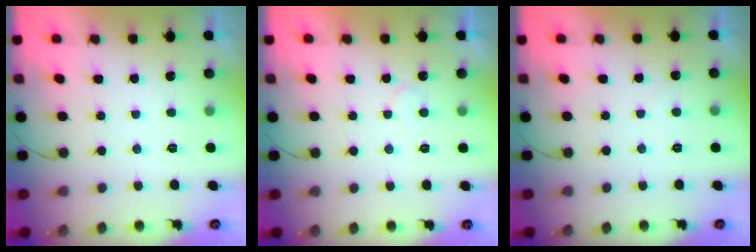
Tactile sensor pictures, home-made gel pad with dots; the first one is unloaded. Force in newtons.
{"total": 4.4, "press": 4.4, "slide": 0.3}
{"total": 3.5, "press": 3.5, "slide": 0.1}